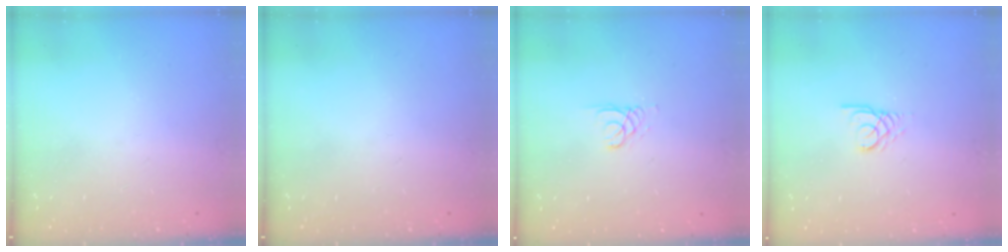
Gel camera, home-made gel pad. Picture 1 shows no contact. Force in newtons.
{"total": 0.0}
{"total": 1.1, "press": 1.1, "slide": 0.1}
{"total": 2.2, "press": 2.2, "slide": 0.2}